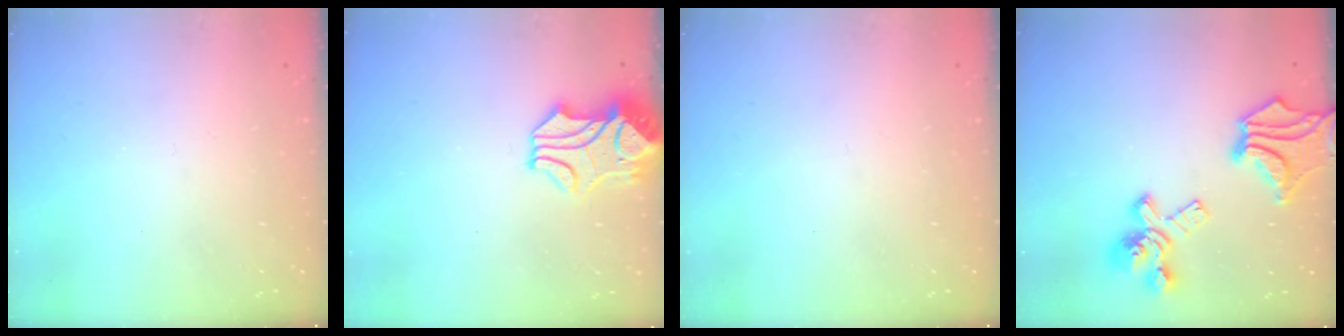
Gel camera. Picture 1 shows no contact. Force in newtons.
{"total": 2.7, "press": 2.5, "slide": 0.9}
{"total": 0.0}
{"total": 11.7, "press": 11.2, "slide": 3.3}